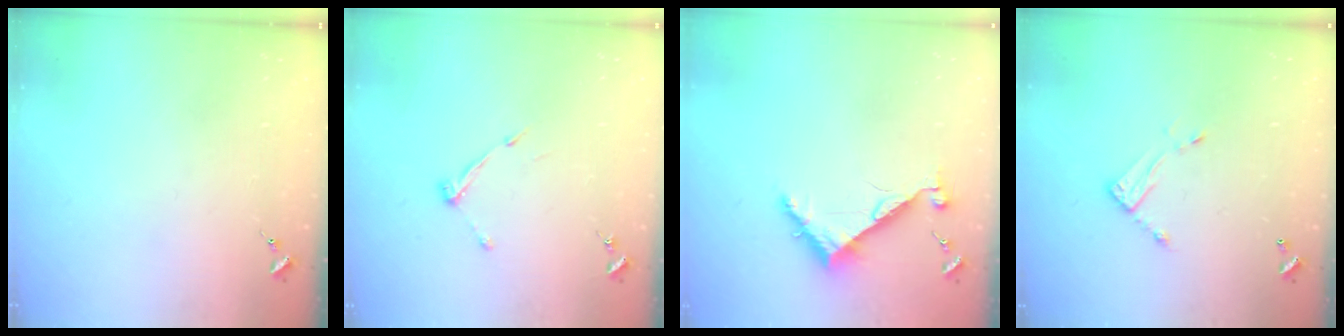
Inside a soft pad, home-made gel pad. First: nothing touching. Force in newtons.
{"total": 6.2, "press": 6.2, "slide": 0.5}
{"total": 6.9, "press": 6.9, "slide": 0.6}
{"total": 7.2, "press": 7.2, "slide": 0.3}